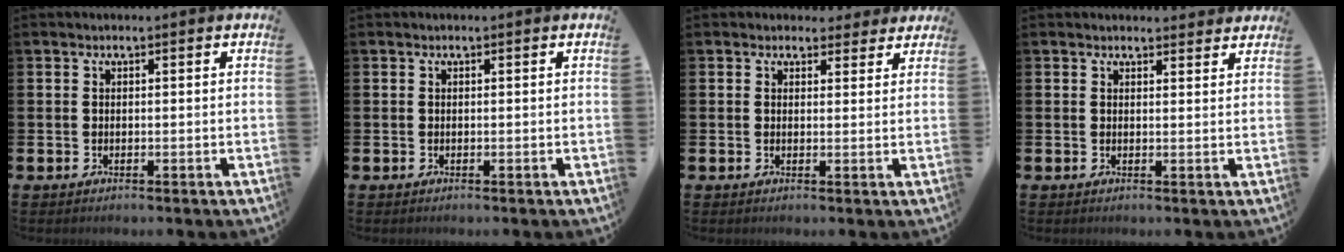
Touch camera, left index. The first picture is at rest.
{"total": 0.0}
{"total": 2.6, "force": [2.3, 1.2, 0.1], "torque": [0.009, -0.011, 0.037]}
{"total": 1.9, "force": [1.8, 0.3, 0.0], "torque": [0.006, -0.010, 0.032]}